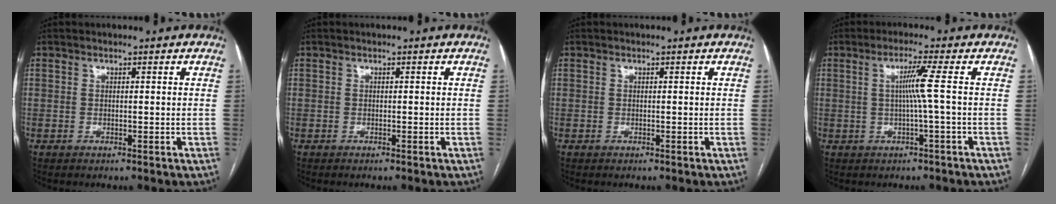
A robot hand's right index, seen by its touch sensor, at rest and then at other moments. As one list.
[{"total": 0.0}, {"total": 0.0}, {"total": 3.9, "force": [0.1, -1.5, 3.6], "torque": [-0.070, 0.001, 0.004]}]